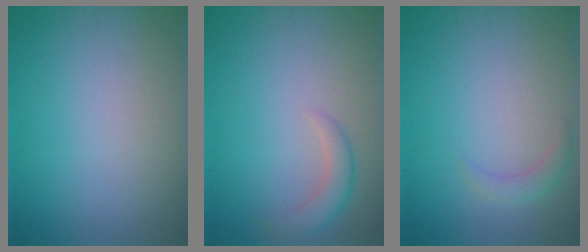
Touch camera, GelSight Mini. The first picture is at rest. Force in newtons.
{"total": 2.2, "press": 2.2, "slide": 0.1}
{"total": 1.3, "press": 1.3, "slide": 0.1}